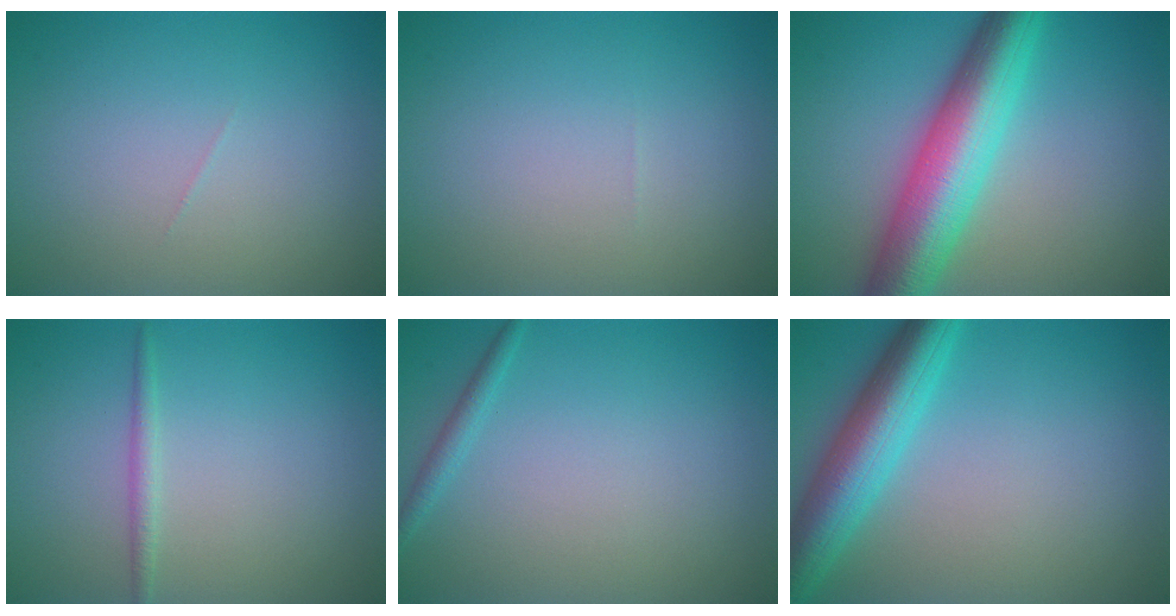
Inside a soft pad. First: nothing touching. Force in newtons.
{"total": 0.0}
{"total": 9.2, "press": 9.2, "slide": 0.3}
{"total": 1.1, "press": 1.1, "slide": 0.1}
{"total": 1.1, "press": 1.1, "slide": 0.0}
{"total": 6.6, "press": 6.6, "slide": 0.2}